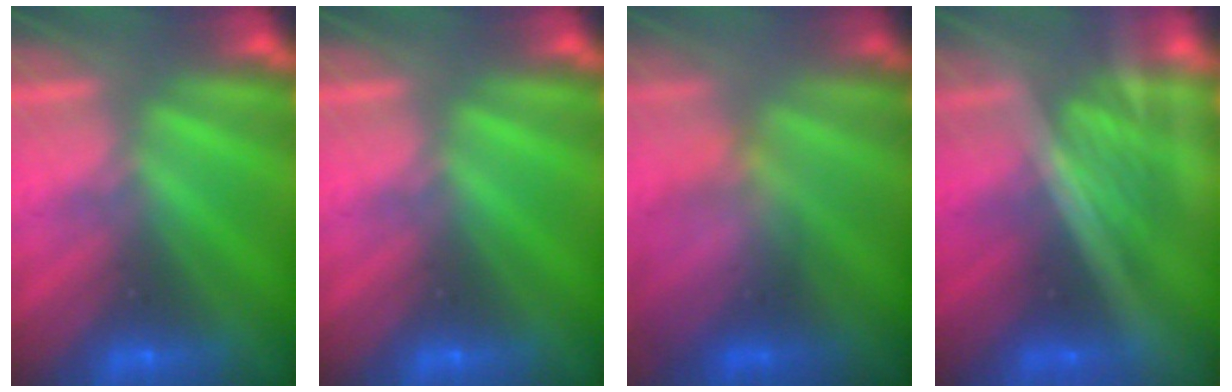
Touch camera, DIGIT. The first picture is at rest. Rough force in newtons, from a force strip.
{"total": 0.0}
{"total": 4.0}
{"total": 1.7}